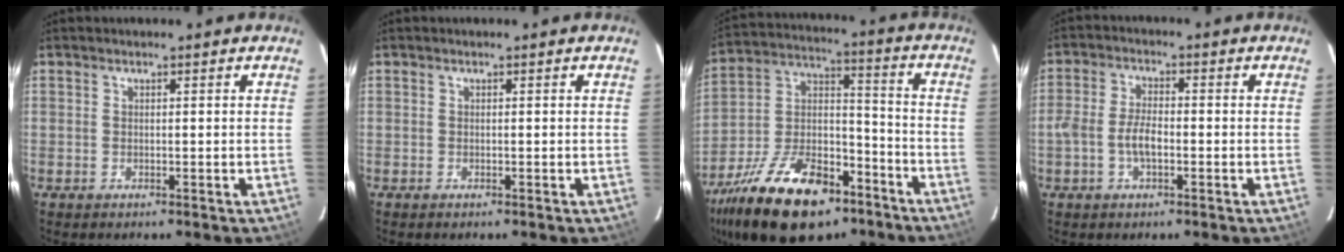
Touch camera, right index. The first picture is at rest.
{"total": 0.0}
{"total": 24.1, "force": [-15.1, 11.8, 14.6], "torque": [-0.292, -0.001, -0.247]}
{"total": 5.0, "force": [-1.6, 2.2, 4.2], "torque": [-0.090, 0.007, -0.031]}